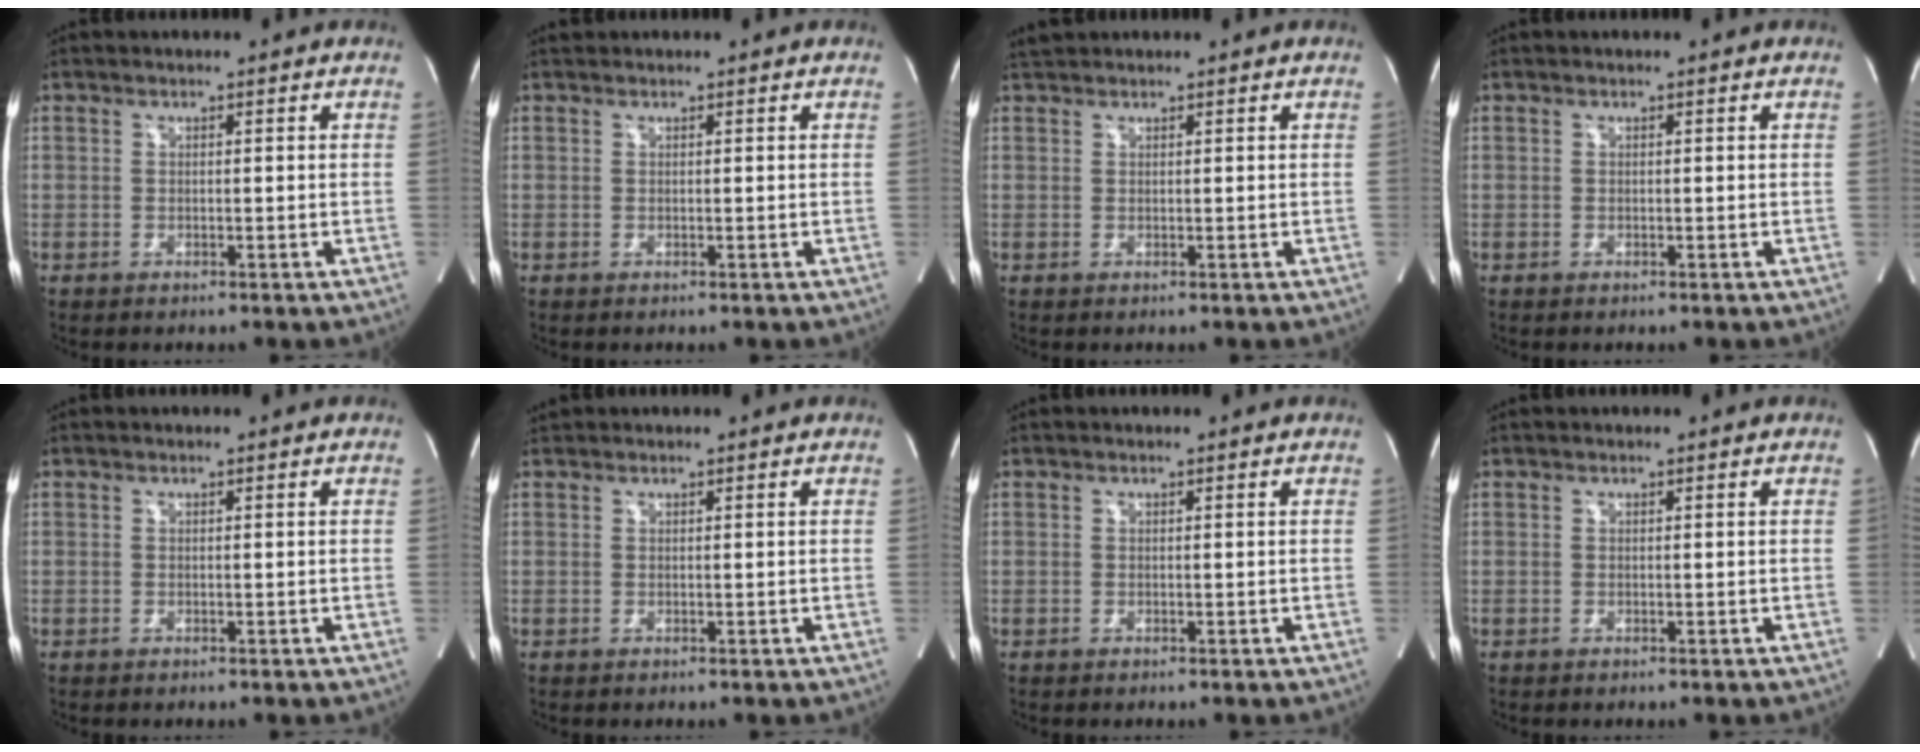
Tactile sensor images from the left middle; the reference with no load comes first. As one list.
[{"total": 0.5, "force": [0.5, 0.1, 0.0], "torque": [-0.008, 0.015, 0.013]}, {"total": 1.5, "force": [1.5, 0.3, 0.2], "torque": [-0.012, 0.017, 0.032]}, {"total": 0.0}, {"total": 0.0}, {"total": 0.6, "force": [0.5, 0.2, -0.1], "torque": [-0.008, 0.015, 0.014]}, {"total": 0.0}, {"total": 0.0}]